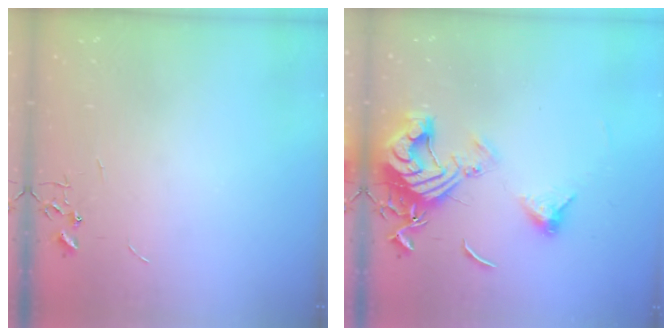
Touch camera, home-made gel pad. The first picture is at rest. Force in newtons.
{"total": 15.7, "press": 15.6, "slide": 1.8}